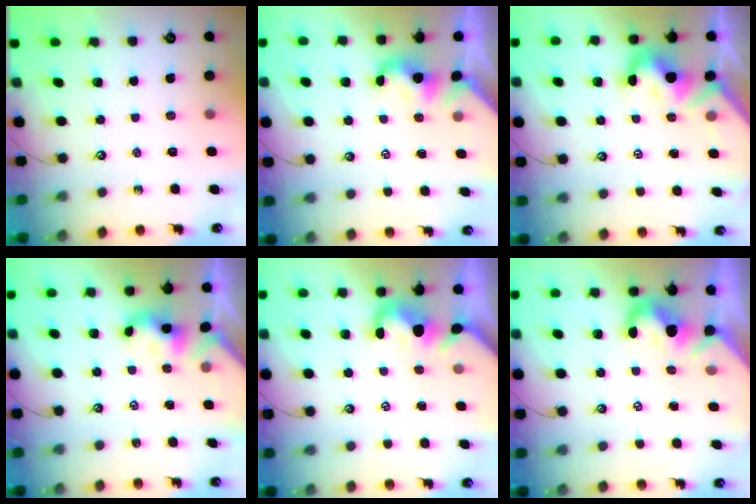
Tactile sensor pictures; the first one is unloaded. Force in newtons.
{"total": 2.1, "press": 2.0, "slide": 0.4}
{"total": 5.5, "press": 5.3, "slide": 1.2}
{"total": 2.1, "press": 2.1, "slide": 0.3}
{"total": 1.4, "press": 1.2, "slide": 0.7}
{"total": 1.9, "press": 1.7, "slide": 0.7}